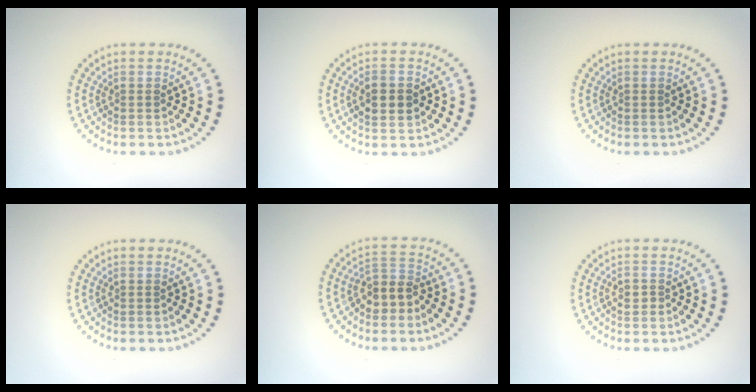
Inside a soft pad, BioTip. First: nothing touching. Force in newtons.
{"total": 2.4, "press": 2.4, "slide": 0.1}
{"total": 0.0}
{"total": 0.0}
{"total": 3.0, "press": 2.6, "slide": 1.4}
{"total": 0.5, "press": 0.5, "slide": 0.1}